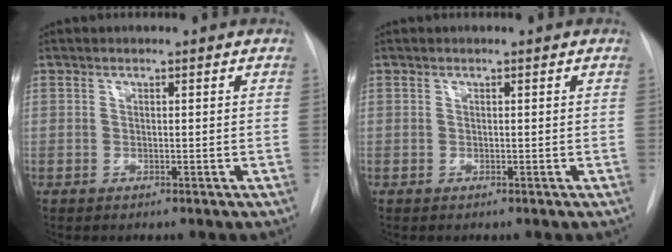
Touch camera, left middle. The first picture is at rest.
{"total": 0.0}